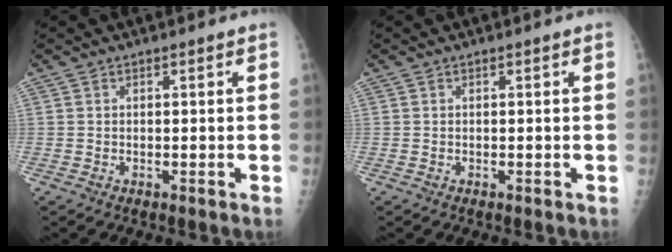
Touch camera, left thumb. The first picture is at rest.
{"total": 0.0}